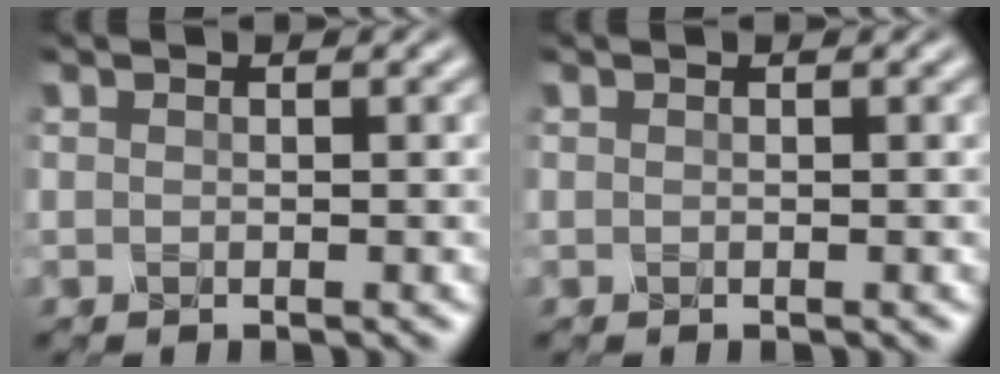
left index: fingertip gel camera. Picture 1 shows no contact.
{"total": 0.0}